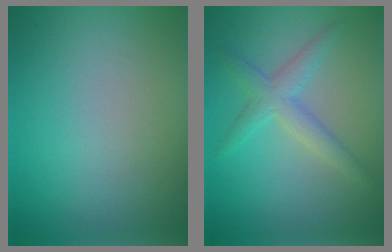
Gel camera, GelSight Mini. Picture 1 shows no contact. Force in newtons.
{"total": 2.8, "press": 2.8, "slide": 0.1}